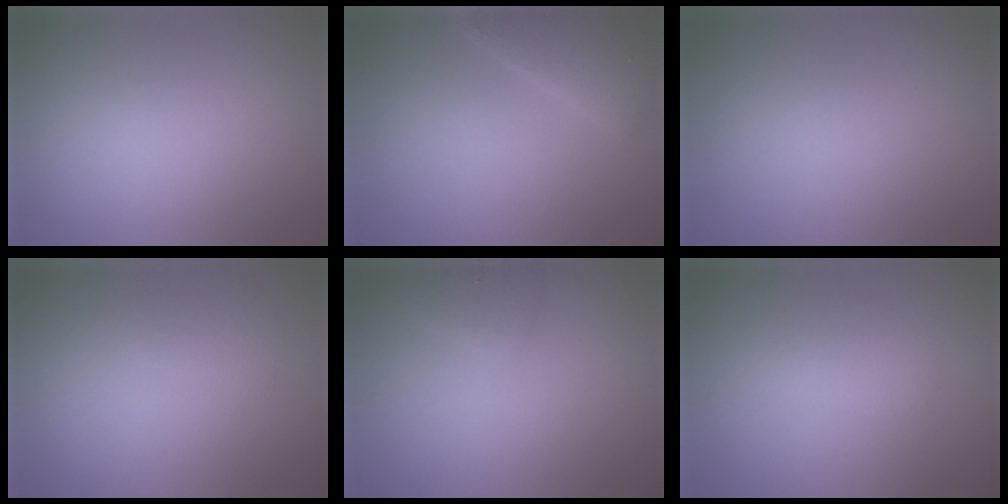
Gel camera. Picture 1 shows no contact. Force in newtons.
{"total": 4.3, "press": 4.3, "slide": 0.3}
{"total": 0.0}
{"total": 1.4, "press": 1.4, "slide": 0.1}
{"total": 1.6, "press": 1.6, "slide": 0.1}
{"total": 1.9, "press": 1.9, "slide": 0.0}